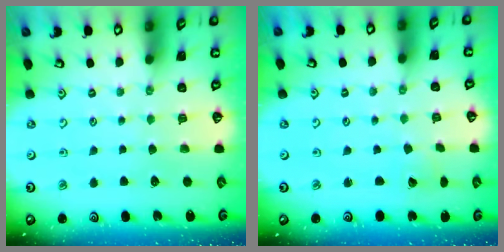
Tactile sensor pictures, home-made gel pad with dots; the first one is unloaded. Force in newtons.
{"total": 1.6, "press": 1.6, "slide": 0.1}